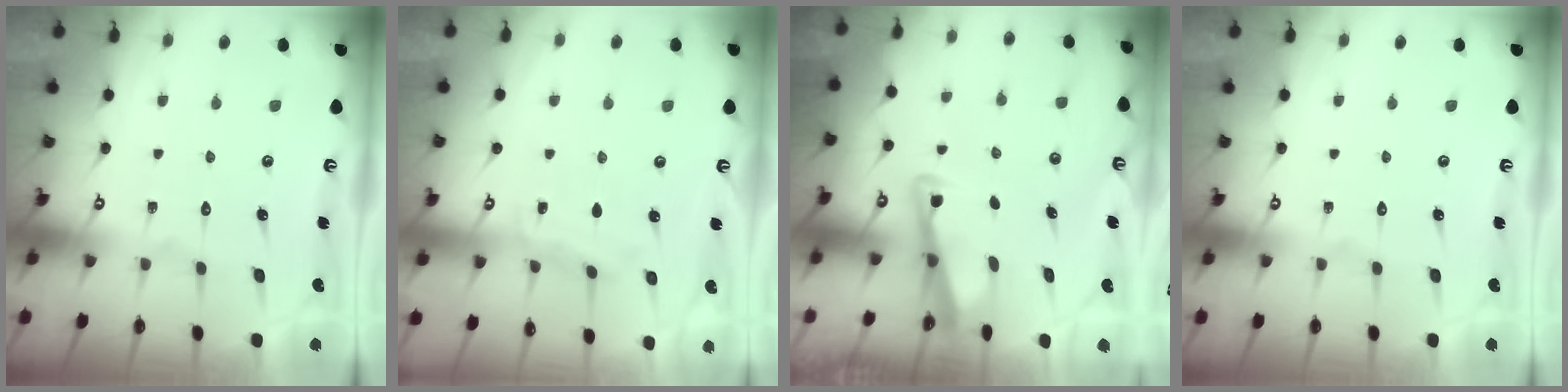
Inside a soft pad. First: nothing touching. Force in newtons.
{"total": 4.4, "press": 4.4, "slide": 0.5}
{"total": 3.4, "press": 3.4, "slide": 0.4}
{"total": 0.0}